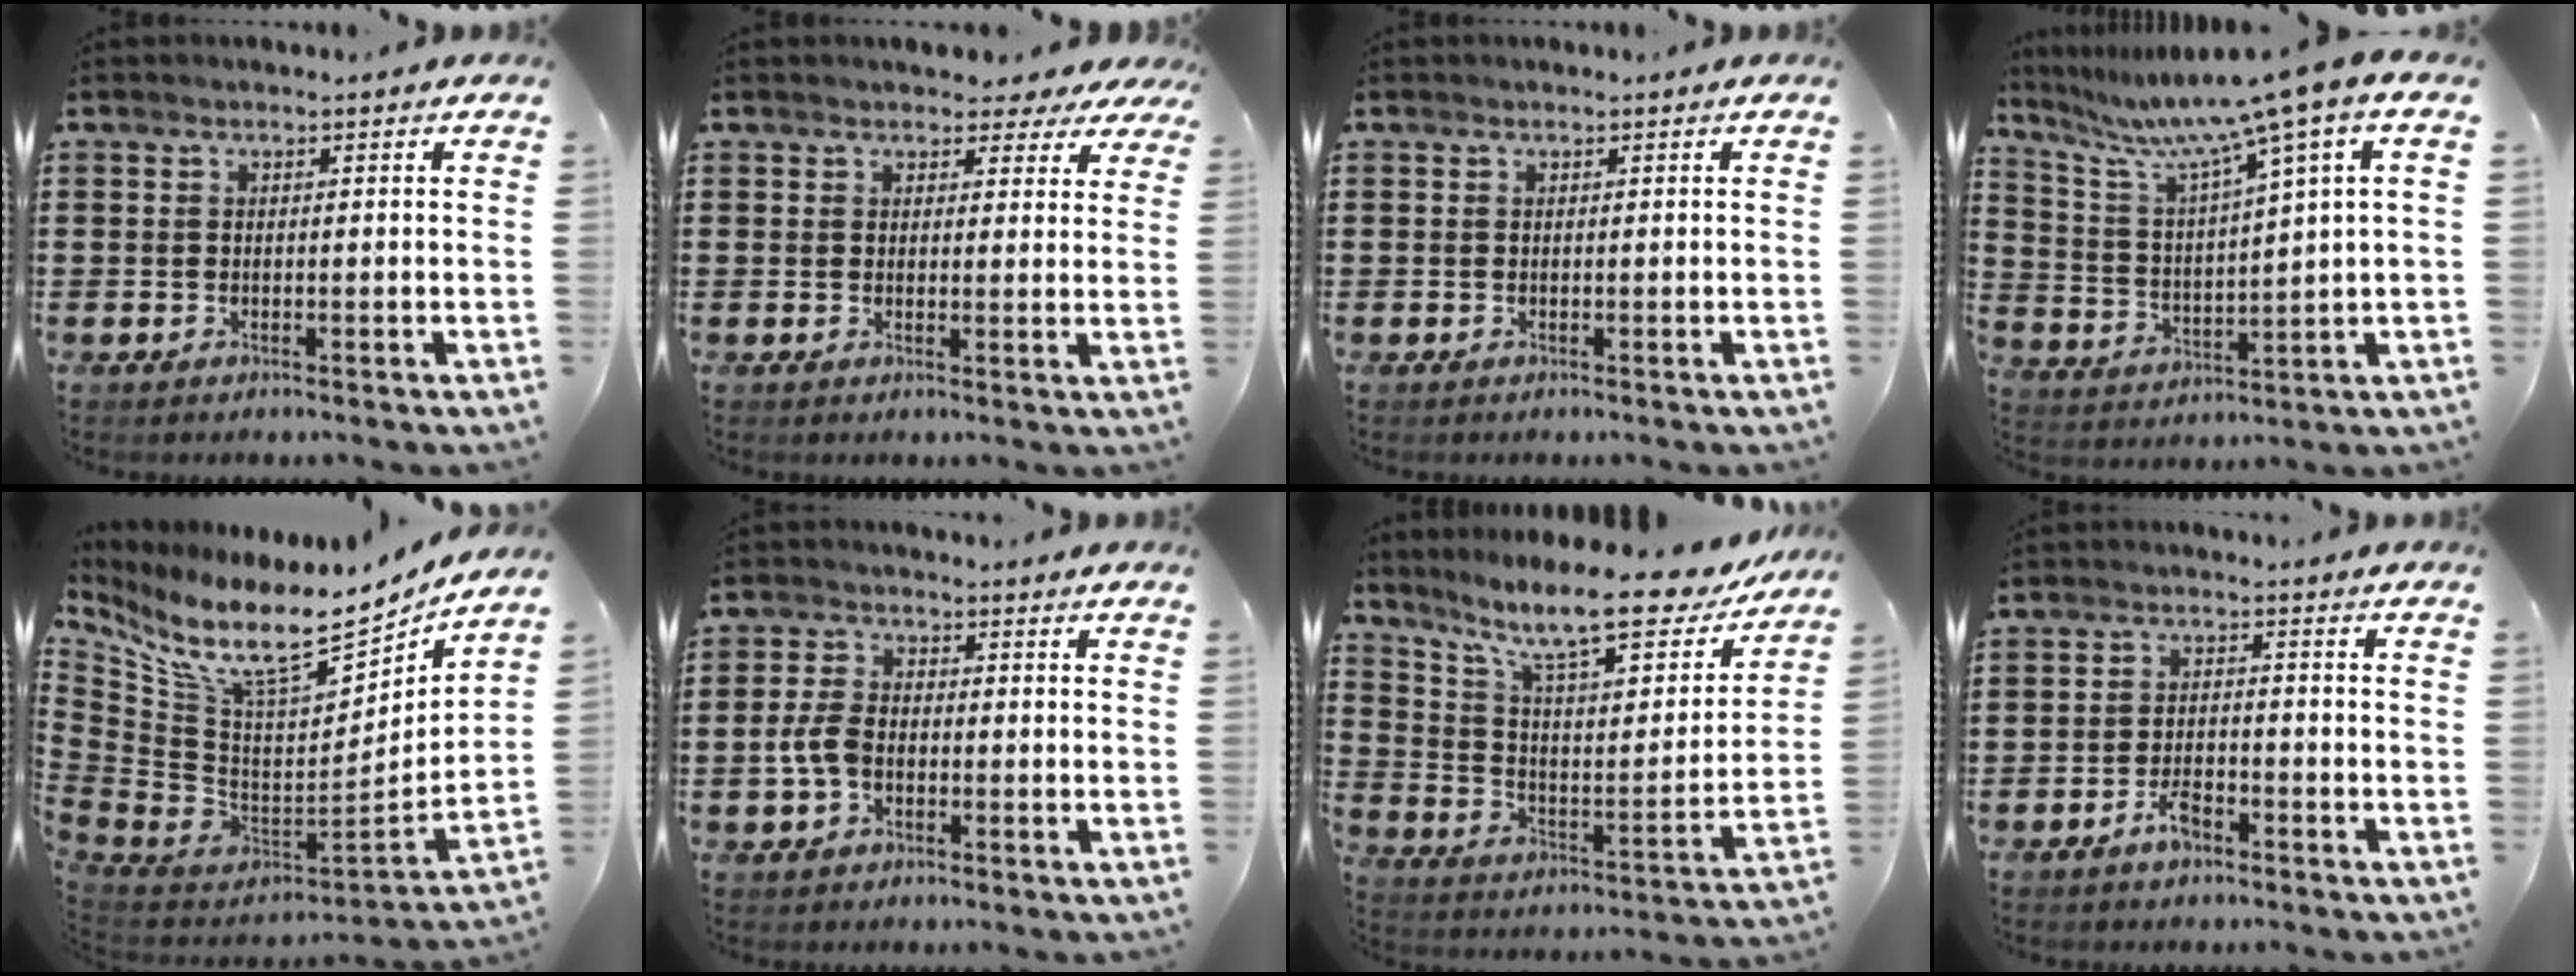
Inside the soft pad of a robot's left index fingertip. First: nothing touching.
{"total": 2.8, "force": [2.4, 1.3, 0.7], "torque": [-0.008, -0.005, 0.040]}
{"total": 0.0}
{"total": 9.0, "force": [6.3, -0.4, 6.4], "torque": [-0.147, -0.039, 0.097]}
{"total": 12.3, "force": [9.3, 2.4, 7.6], "torque": [-0.171, -0.087, 0.157]}
{"total": 4.6, "force": [-0.9, 2.8, 3.5], "torque": [-0.094, -0.004, -0.024]}
{"total": 13.2, "force": [10.9, 1.9, 7.3], "torque": [-0.156, -0.070, 0.183]}
{"total": 3.5, "force": [-2.4, 1.3, 2.1], "torque": [-0.044, 0.005, -0.048]}